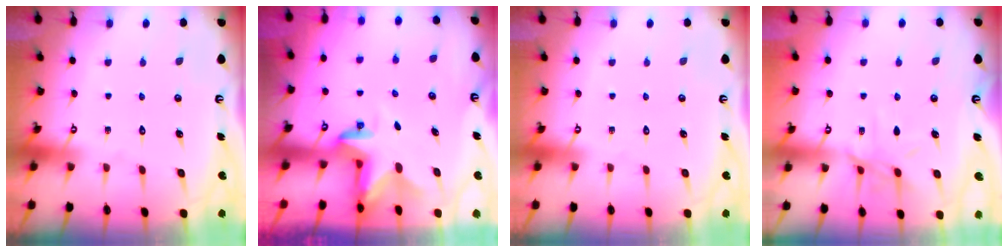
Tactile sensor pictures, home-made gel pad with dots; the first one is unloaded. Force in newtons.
{"total": 3.0, "press": 3.0, "slide": 0.2}
{"total": 0.0}
{"total": 7.9, "press": 7.9, "slide": 0.6}